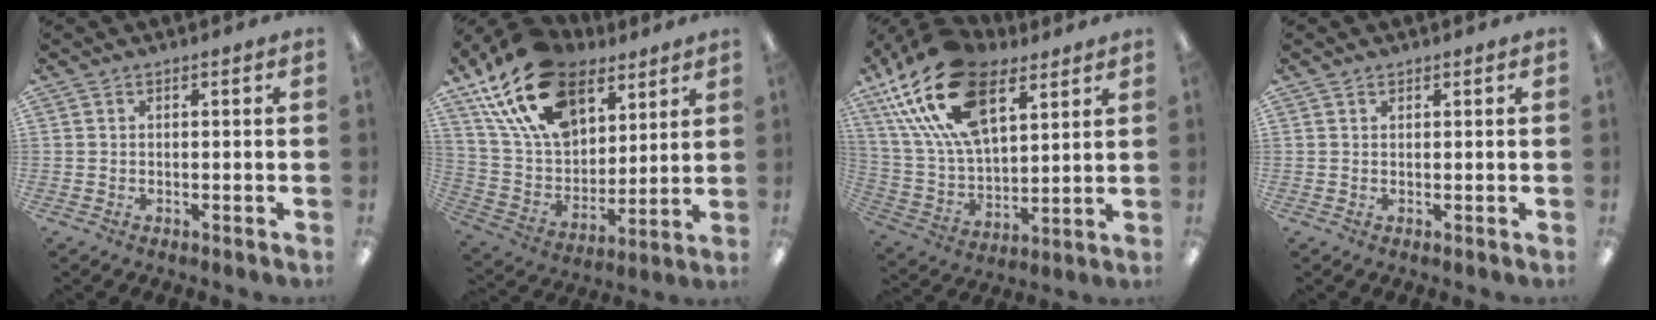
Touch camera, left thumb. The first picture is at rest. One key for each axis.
{"total": 22.5, "fx": 13.8, "fy": 13.2, "fz": 11.9, "tx": -0.230, "ty": -0.062, "tz": 0.252}
{"total": 24.2, "fx": 12.7, "fy": 13.3, "fz": 15.8, "tx": -0.323, "ty": -0.045, "tz": 0.226}
{"total": 0.6, "fx": 0.6, "fy": 0.3, "fz": 0.1, "tx": -0.004, "ty": 0.001, "tz": 0.011}